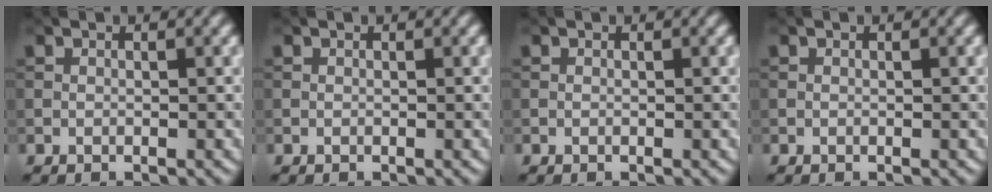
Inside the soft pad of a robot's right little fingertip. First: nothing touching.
{"total": 0.0}
{"total": 0.0}
{"total": 0.0}